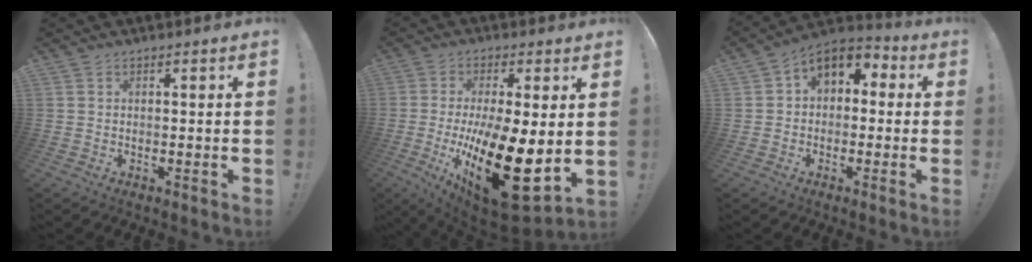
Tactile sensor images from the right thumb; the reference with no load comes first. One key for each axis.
{"total": 23.2, "fx": -4.8, "fy": 9.0, "fz": 20.8, "tx": -0.352, "ty": -0.003, "tz": -0.064}
{"total": 7.3, "fx": 1.8, "fy": 5.3, "fz": 4.7, "tx": -0.080, "ty": 0.007, "tz": 0.042}